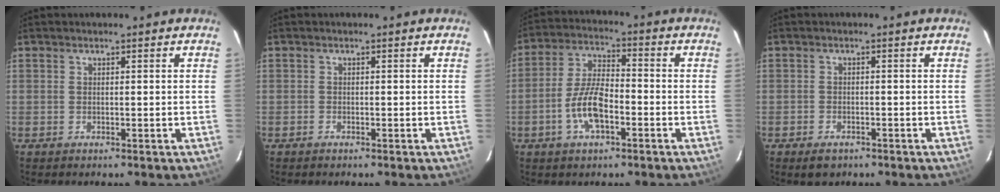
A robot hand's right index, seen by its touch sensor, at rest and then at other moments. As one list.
[{"total": 0.5, "force": [-0.5, 0.2, 0.0], "torque": [-0.001, 0.001, -0.010]}, {"total": 9.2, "force": [-3.6, 3.6, 7.7], "torque": [-0.160, 0.007, -0.068]}, {"total": 3.2, "force": [-2.1, 1.9, 1.3], "torque": [-0.031, -0.004, -0.031]}]